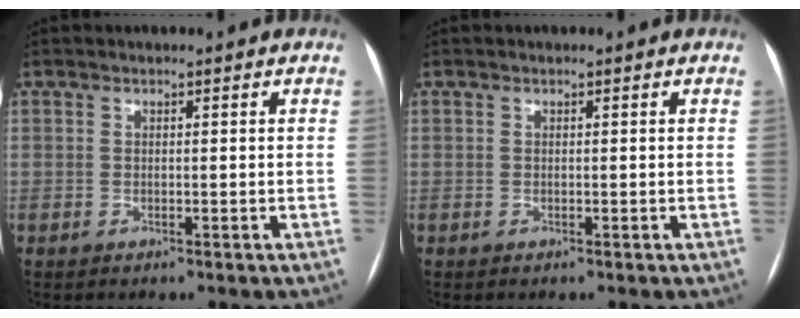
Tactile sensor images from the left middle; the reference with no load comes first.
{"total": 0.0}